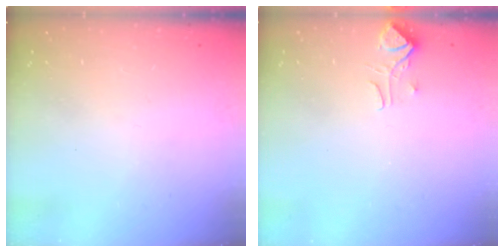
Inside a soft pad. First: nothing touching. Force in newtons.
{"total": 0.9, "press": 0.5, "slide": 0.8}